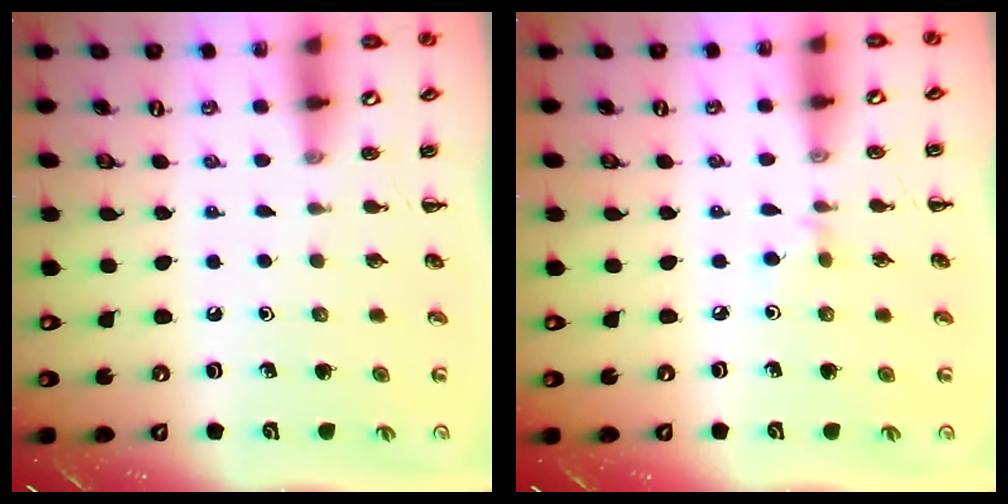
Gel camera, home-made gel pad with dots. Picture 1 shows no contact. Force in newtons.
{"total": 2.2, "press": 2.0, "slide": 0.8}